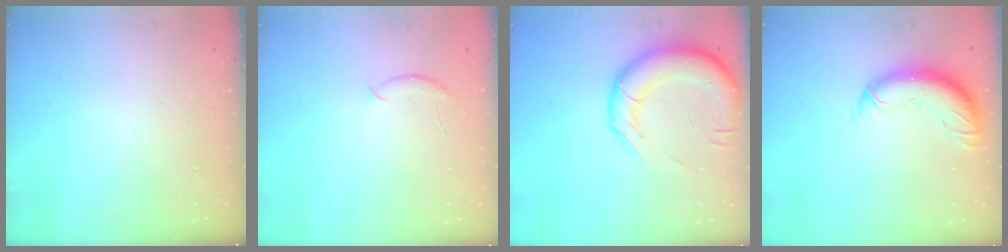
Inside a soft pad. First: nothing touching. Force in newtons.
{"total": 6.9, "press": 6.8, "slide": 1.1}
{"total": 15.6, "press": 15.2, "slide": 3.6}
{"total": 13.1, "press": 12.7, "slide": 3.3}